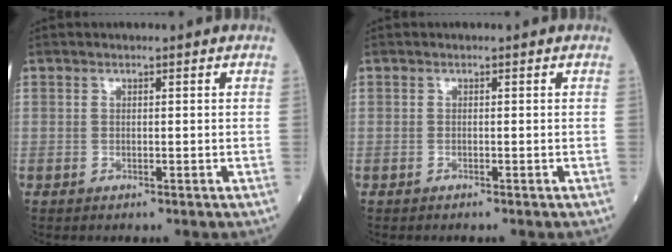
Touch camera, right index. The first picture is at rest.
{"total": 0.0}